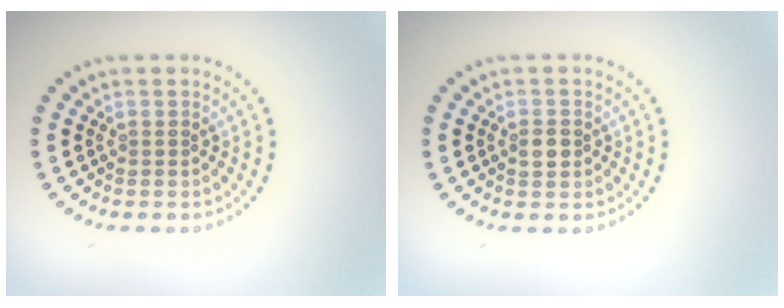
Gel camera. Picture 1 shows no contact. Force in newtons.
{"total": 1.6, "press": 1.5, "slide": 0.3}